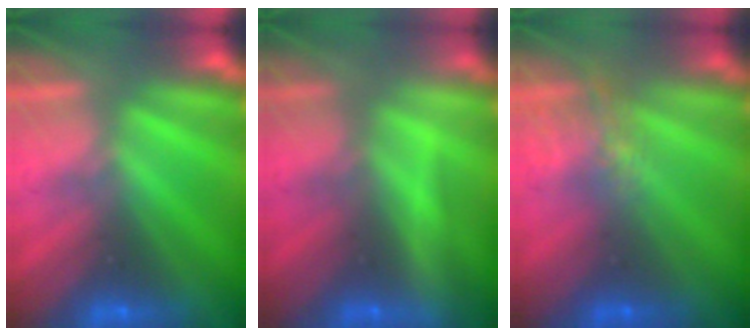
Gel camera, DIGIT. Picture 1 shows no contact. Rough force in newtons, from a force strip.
{"total": 2.2}
{"total": 4.1}